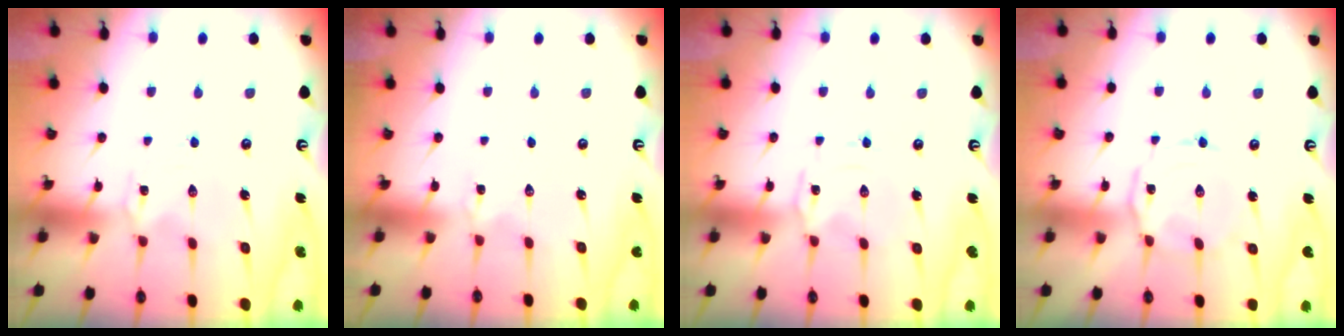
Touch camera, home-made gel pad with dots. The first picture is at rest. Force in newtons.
{"total": 1.8, "press": 1.8, "slide": 0.3}
{"total": 0.9, "press": 0.8, "slide": 0.3}
{"total": 5.3, "press": 5.2, "slide": 0.2}